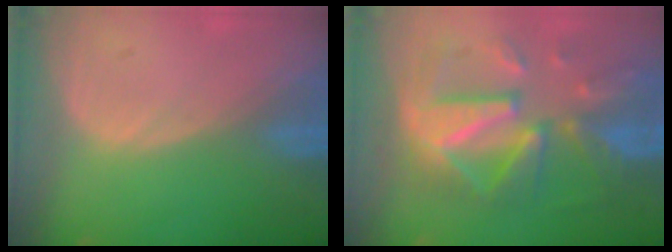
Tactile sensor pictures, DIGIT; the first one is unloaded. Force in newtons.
{"total": 12.0, "press": 12.0, "slide": 1.2}